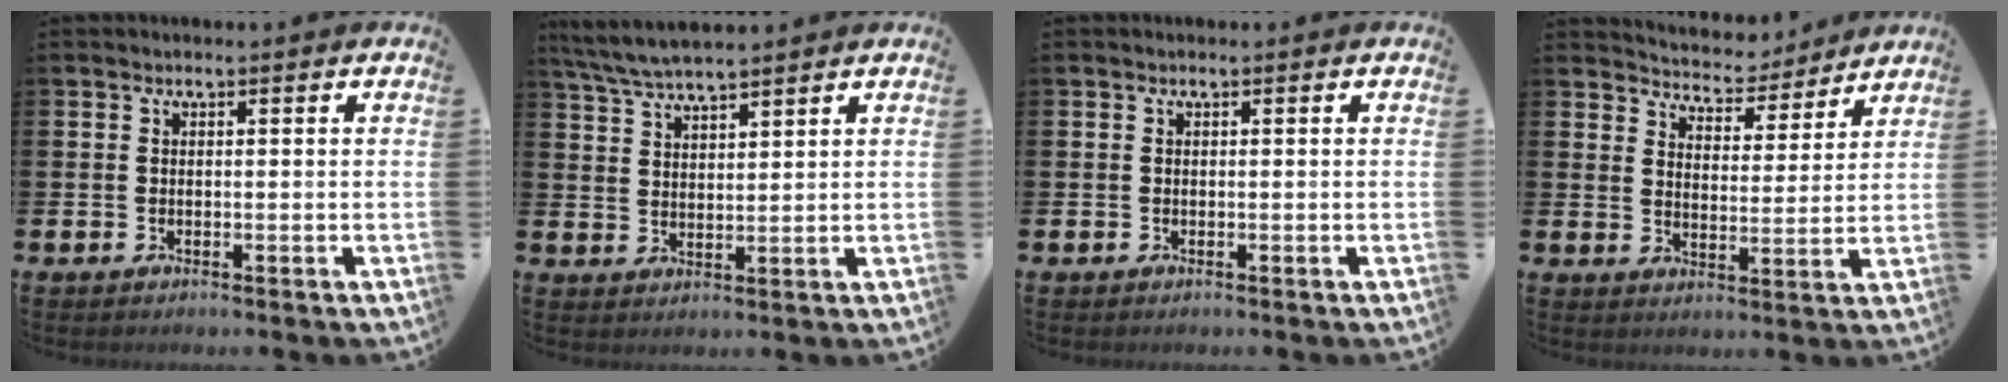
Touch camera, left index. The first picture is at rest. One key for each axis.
{"total": 5.4, "fx": 5.2, "fy": 0.4, "fz": 1.5, "tx": -0.048, "ty": -0.016, "tz": 0.095}
{"total": 0.0}
{"total": 5.2, "fx": 5.1, "fy": 1.3, "fz": -0.2, "tx": -0.015, "ty": -0.044, "tz": 0.086}